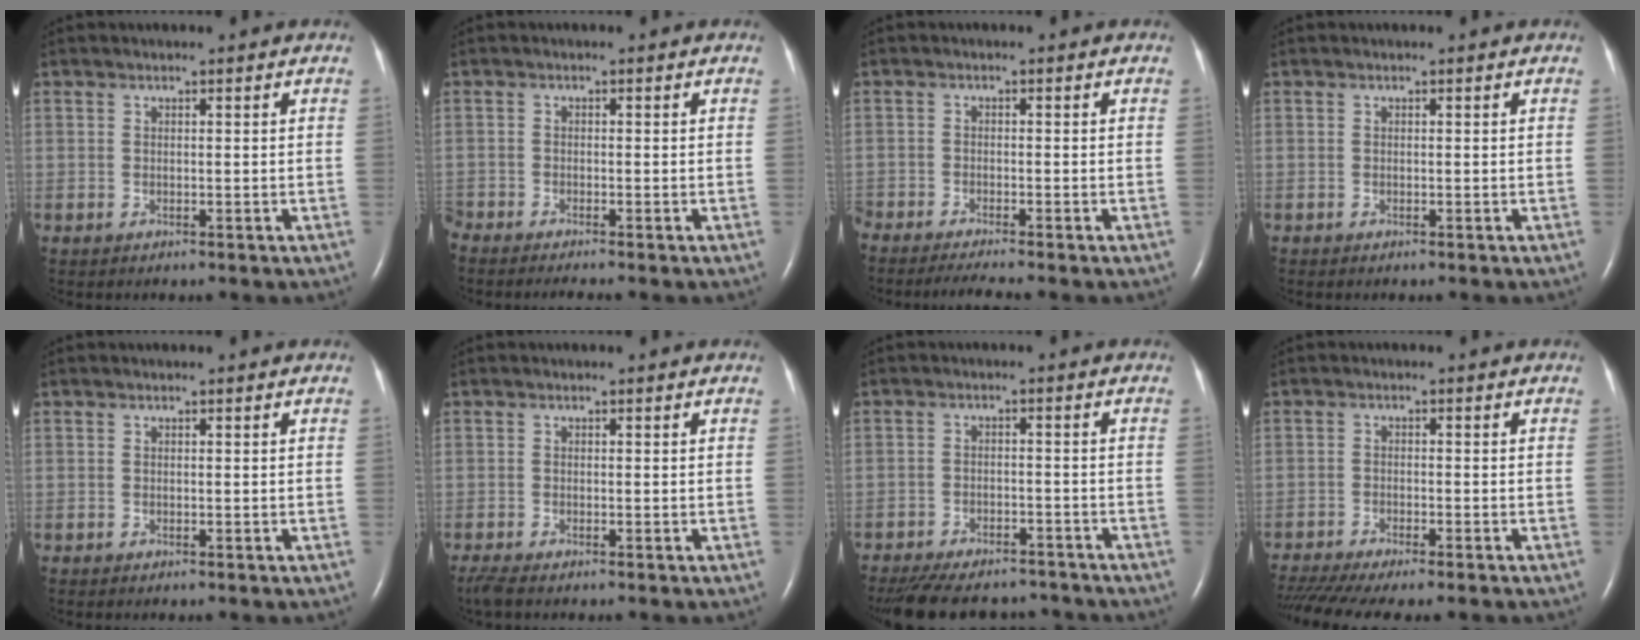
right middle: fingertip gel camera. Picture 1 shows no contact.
{"total": 2.9, "force": [-2.7, -0.3, 1.0], "torque": [-0.017, -0.008, -0.049]}
{"total": 4.8, "force": [-4.3, -0.5, 2.2], "torque": [-0.034, -0.015, -0.075]}
{"total": 0.0}
{"total": 0.0}
{"total": 1.8, "force": [-1.5, 0.2, 1.0], "torque": [-0.030, -0.009, -0.031]}
{"total": 14.2, "force": [-12.5, 4.7, 5.0], "torque": [-0.113, -0.006, -0.173]}
{"total": 11.2, "force": [-9.4, 1.3, 5.9], "torque": [-0.097, -0.012, -0.146]}